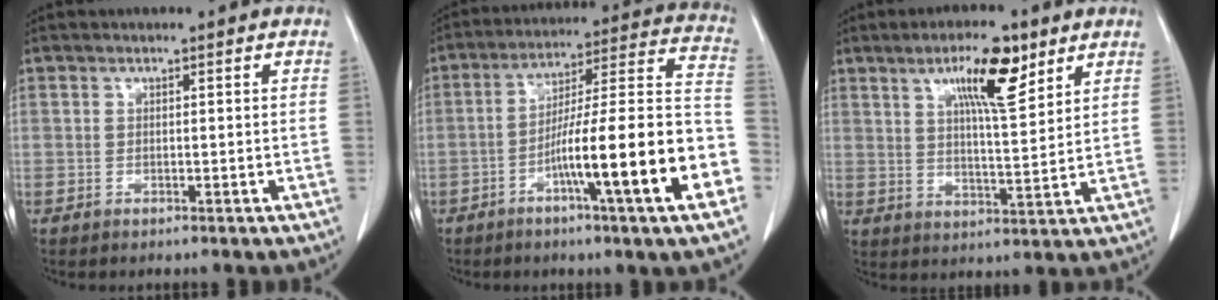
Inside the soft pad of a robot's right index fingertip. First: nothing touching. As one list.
[{"total": 19.9, "force": [-7.2, 0.2, 18.5], "torque": [-0.240, 0.012, -0.113]}, {"total": 9.6, "force": [5.4, 1.7, 7.8], "torque": [-0.133, 0.000, 0.089]}]